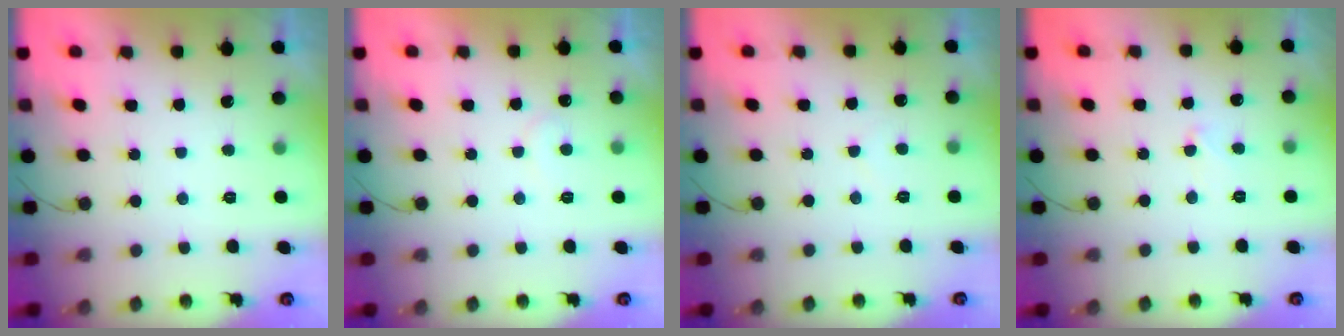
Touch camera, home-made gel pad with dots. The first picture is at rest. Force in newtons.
{"total": 6.3, "press": 6.3, "slide": 0.5}
{"total": 3.6, "press": 3.6, "slide": 0.3}
{"total": 3.9, "press": 3.9, "slide": 0.2}